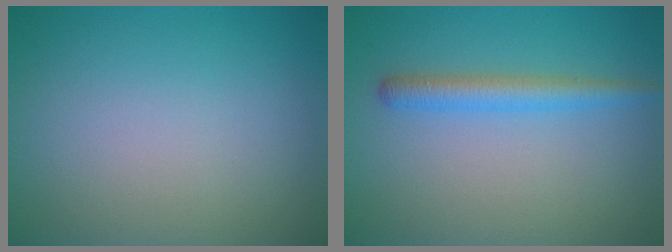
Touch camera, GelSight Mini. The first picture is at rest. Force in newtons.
{"total": 2.6, "press": 2.6, "slide": 0.1}